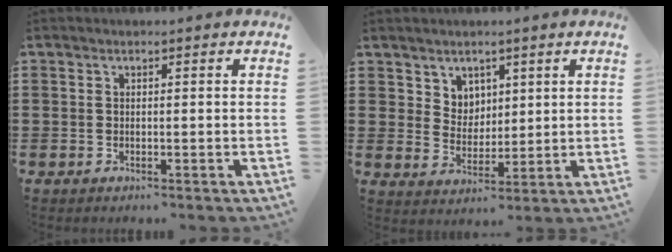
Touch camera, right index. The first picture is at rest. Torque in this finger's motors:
{"motor_torque": [-0.12, 0.43, 0.04, 0.01]}